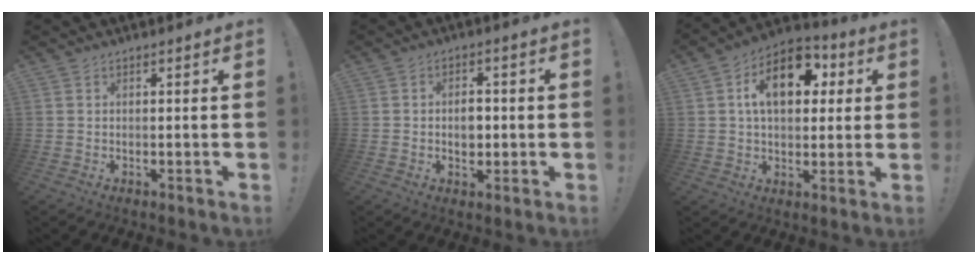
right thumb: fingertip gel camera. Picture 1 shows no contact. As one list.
[{"total": 5.0, "force": [-0.7, 3.6, 3.3], "torque": [-0.040, 0.003, -0.016]}, {"total": 15.6, "force": [4.1, 9.5, 11.6], "torque": [-0.173, 0.005, 0.074]}]